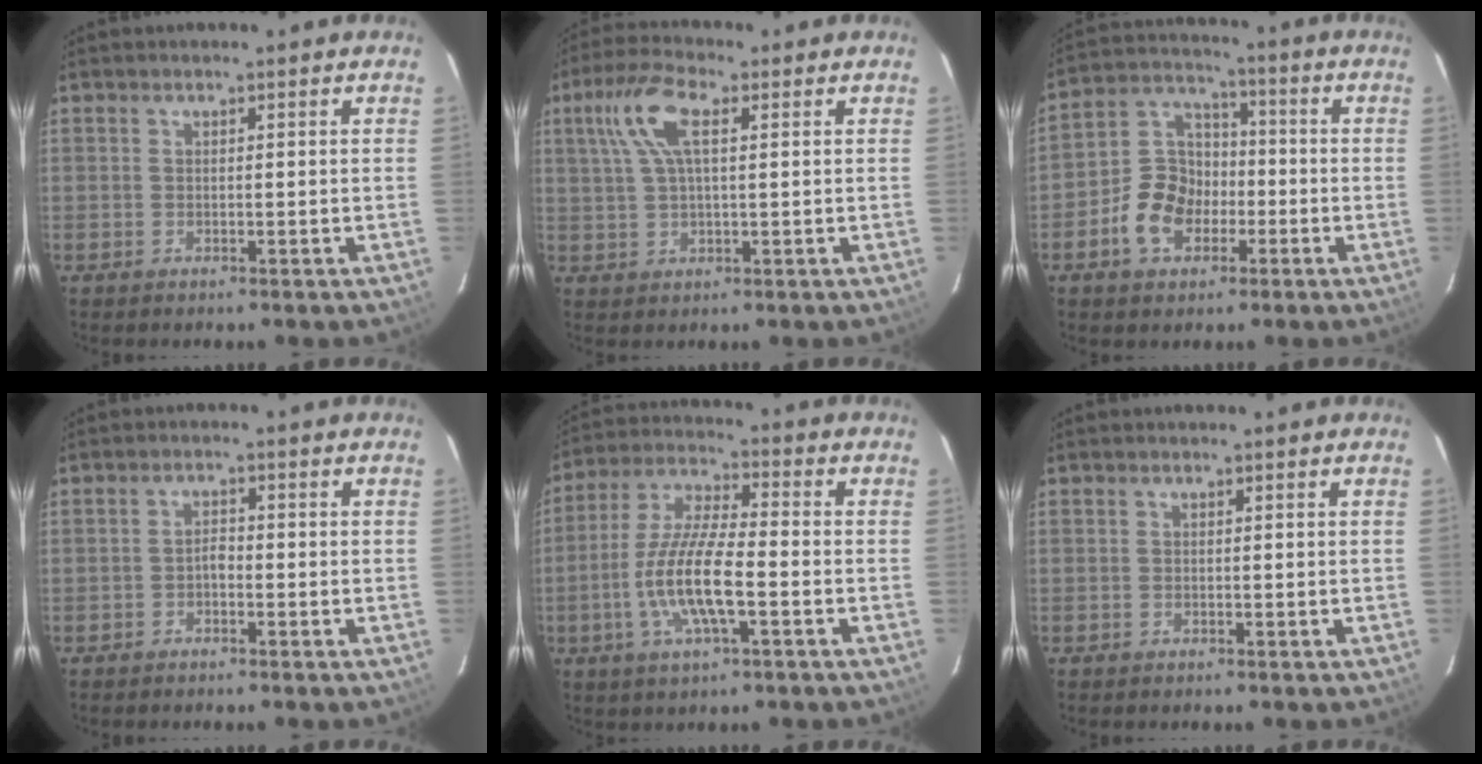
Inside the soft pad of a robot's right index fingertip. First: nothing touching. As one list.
[{"total": 8.4, "force": [2.8, 3.1, 7.2], "torque": [-0.151, 0.021, 0.054]}, {"total": 10.5, "force": [-4.3, 7.6, 5.8], "torque": [-0.124, 0.027, -0.076]}, {"total": 1.5, "force": [-0.9, 0.7, 0.9], "torque": [-0.017, 0.006, -0.018]}, {"total": 12.6, "force": [-3.7, 2.9, 11.6], "torque": [-0.243, -0.002, -0.074]}, {"total": 0.0}]